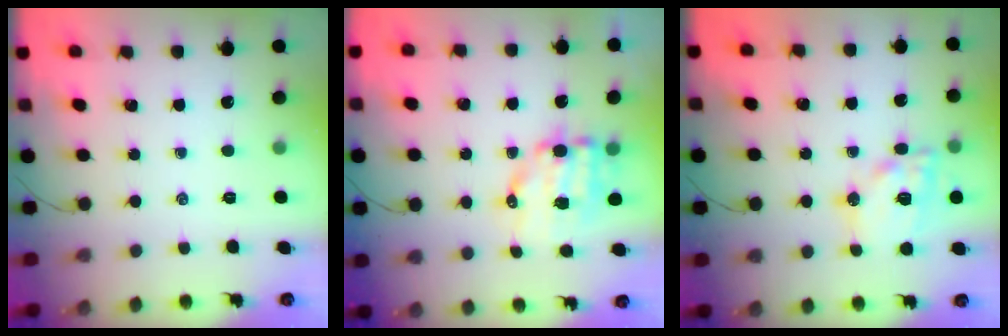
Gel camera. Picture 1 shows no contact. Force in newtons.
{"total": 9.3, "press": 9.1, "slide": 2.1}
{"total": 16.1, "press": 15.8, "slide": 2.9}